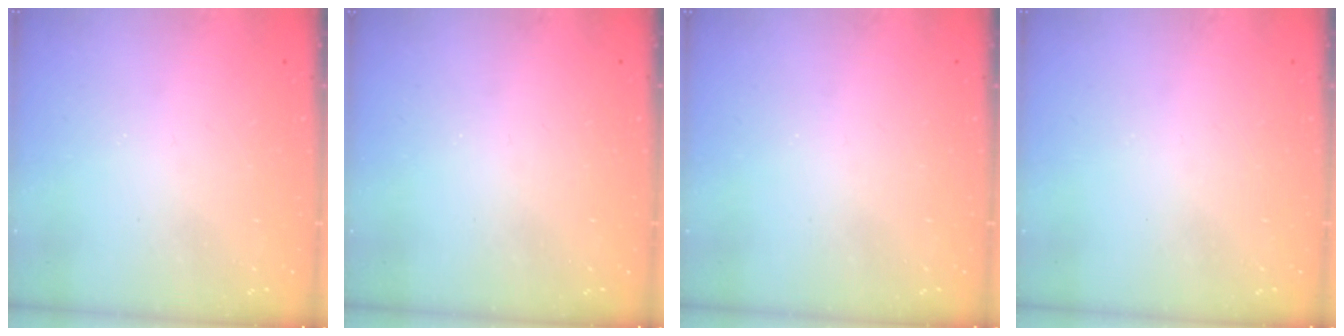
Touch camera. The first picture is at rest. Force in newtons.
{"total": 0.0}
{"total": 0.0}
{"total": 0.0}